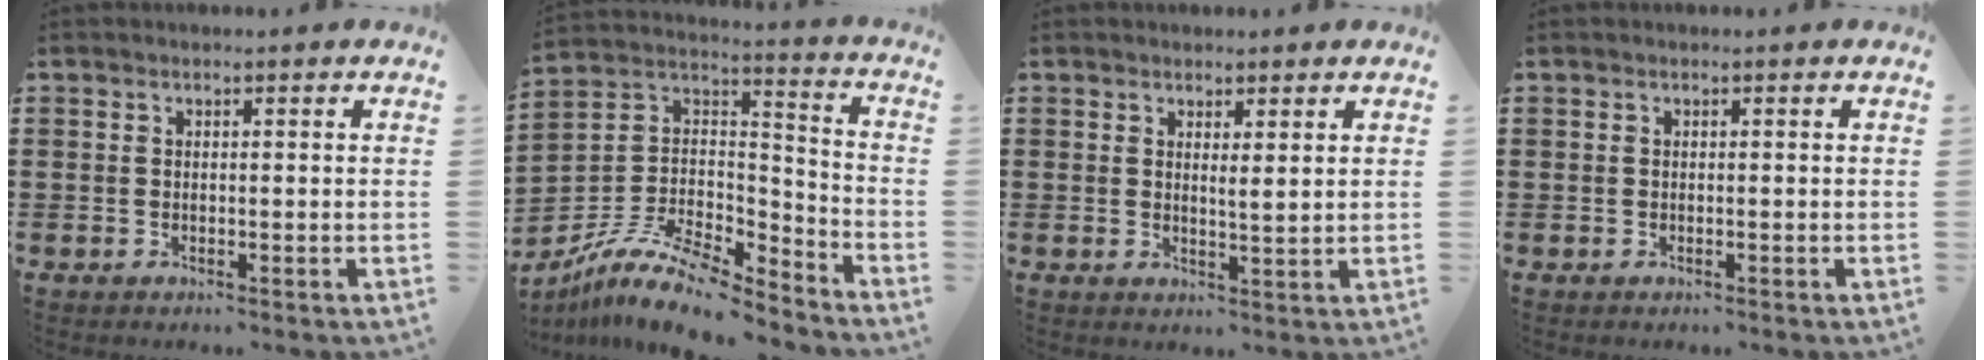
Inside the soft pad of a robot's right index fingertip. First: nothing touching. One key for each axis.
{"total": 11.4, "fx": -9.4, "fy": 2.9, "fz": 5.8, "tx": -0.118, "ty": 0.020, "tz": -0.186}
{"total": 1.7, "fx": 1.4, "fy": 0.1, "fz": 0.9, "tx": -0.013, "ty": 0.000, "tz": 0.025}
{"total": 0.0}